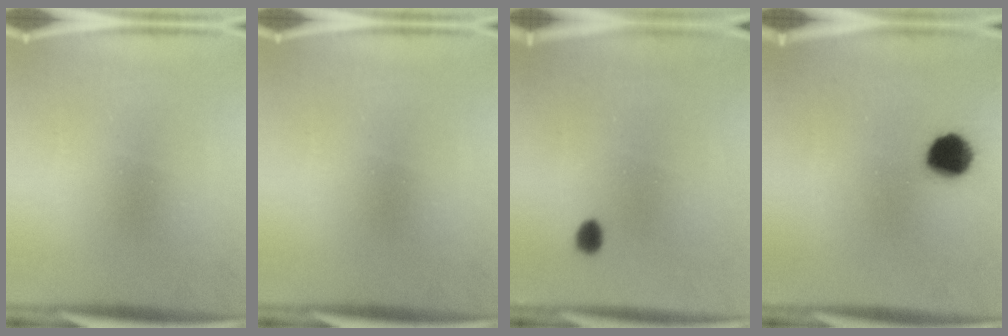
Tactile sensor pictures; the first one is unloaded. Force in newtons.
{"total": 0.0}
{"total": 2.1}
{"total": 8.7}